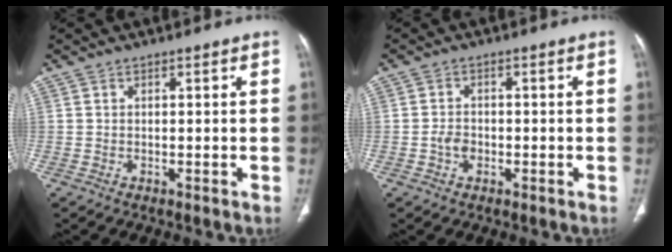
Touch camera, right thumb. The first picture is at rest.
{"total": 2.6, "force": [-0.8, 1.9, 1.6], "torque": [-0.022, 0.009, -0.016]}